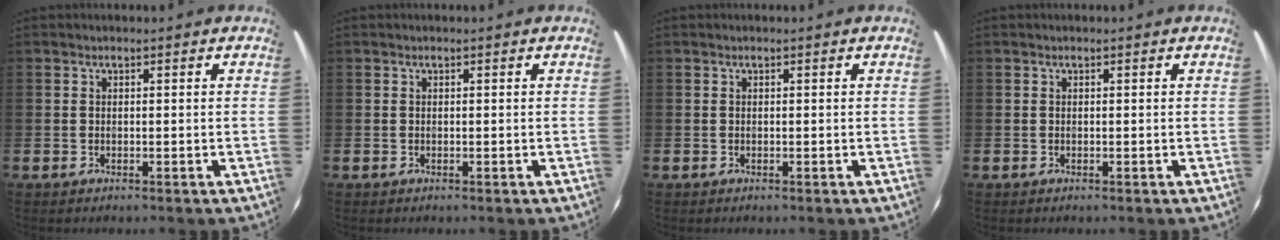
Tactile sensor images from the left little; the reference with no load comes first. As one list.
[{"total": 0.0}, {"total": 0.0}, {"total": 0.0}]